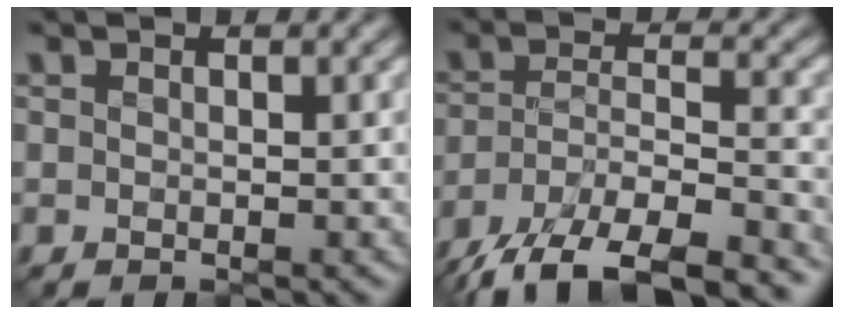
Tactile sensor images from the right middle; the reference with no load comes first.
{"total": 11.0, "force": [-8.6, 3.5, 6.0], "torque": [-0.115, -0.021, -0.145]}